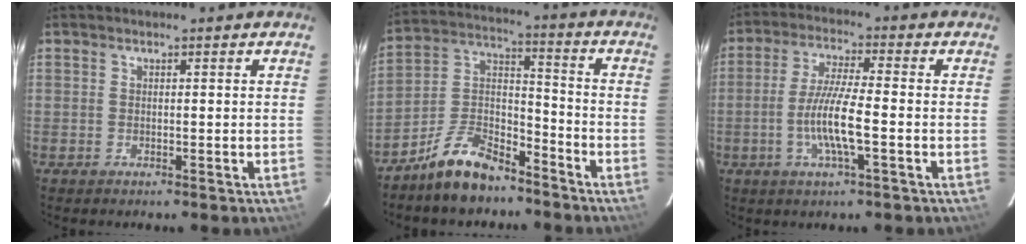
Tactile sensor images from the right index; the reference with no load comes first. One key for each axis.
{"total": 11.9, "fx": -8.8, "fy": 5.2, "fz": 6.1, "tx": -0.135, "ty": 0.039, "tz": -0.161}
{"total": 8.7, "fx": -2.4, "fy": 0.7, "fz": 8.3, "tx": -0.162, "ty": -0.005, "tz": -0.047}